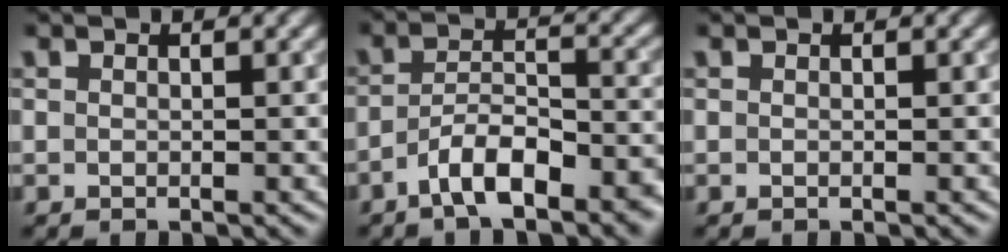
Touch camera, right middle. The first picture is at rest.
{"total": 6.4, "force": [-3.9, 2.2, 4.5], "torque": [-0.074, 0.005, -0.068]}
{"total": 0.0}